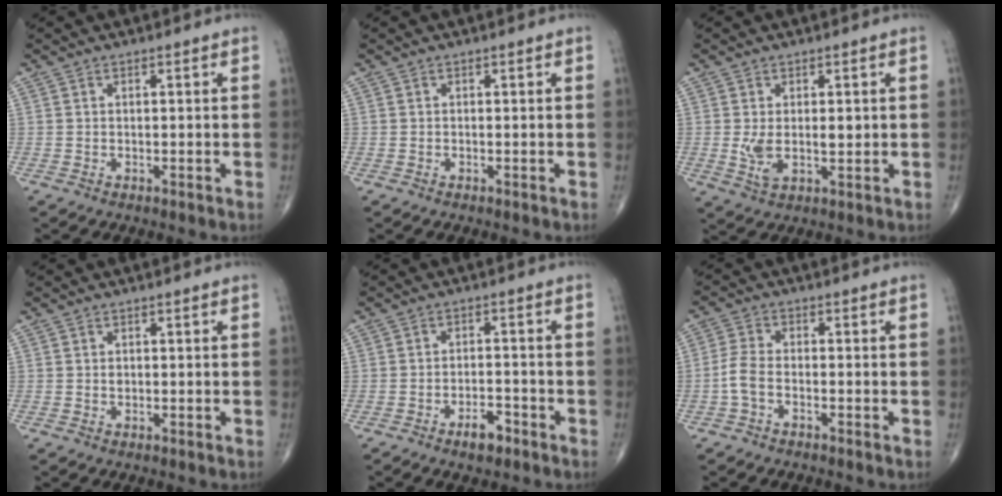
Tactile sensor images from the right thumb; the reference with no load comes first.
{"total": 0.0}
{"total": 5.4, "force": [0.3, 2.8, 4.5], "torque": [-0.080, -0.008, 0.013]}
{"total": 0.6, "force": [0.1, 0.5, 0.4], "torque": [-0.004, 0.001, 0.000]}
{"total": 4.1, "force": [-2.6, 1.8, 2.6], "torque": [-0.032, 0.018, -0.042]}
{"total": 3.8, "force": [-1.5, 1.9, 2.9], "torque": [-0.068, 0.017, -0.037]}